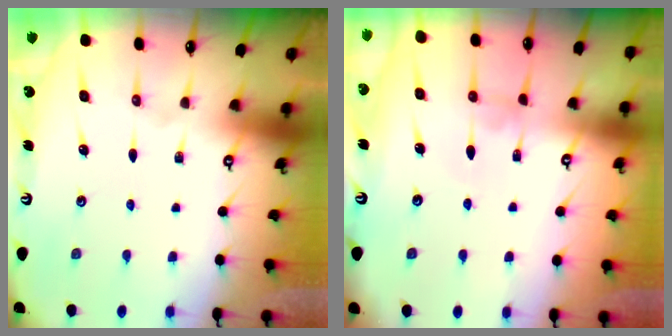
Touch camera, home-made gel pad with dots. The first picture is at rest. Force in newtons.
{"total": 0.0}